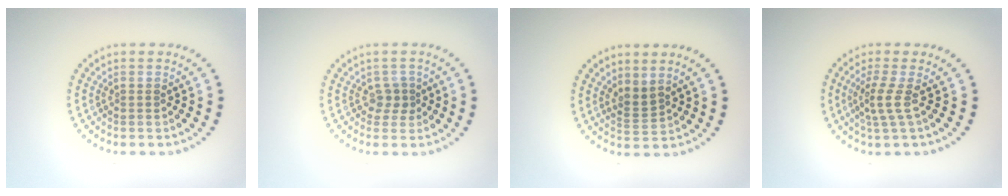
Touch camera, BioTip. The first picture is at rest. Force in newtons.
{"total": 1.6, "press": 1.3, "slide": 1.0}
{"total": 1.8, "press": 1.3, "slide": 1.2}
{"total": 2.2, "press": 1.6, "slide": 1.6}